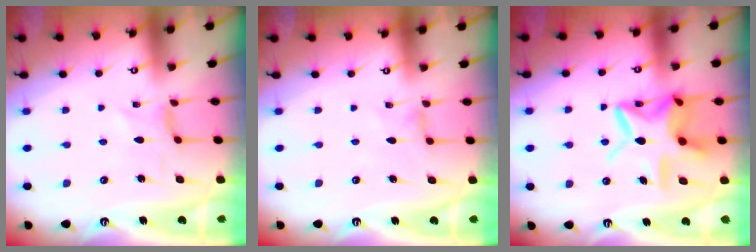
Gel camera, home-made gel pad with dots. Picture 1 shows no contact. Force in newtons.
{"total": 0.6, "press": 0.5, "slide": 0.2}
{"total": 15.2, "press": 15.1, "slide": 1.1}